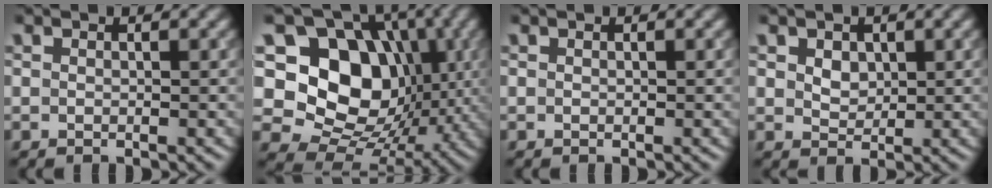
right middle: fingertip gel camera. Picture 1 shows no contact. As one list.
[{"total": 13.2, "force": [1.9, 10.4, 8.0], "torque": [-0.122, 0.002, 0.020]}, {"total": 0.0}, {"total": 1.9, "force": [0.8, 1.4, 1.0], "torque": [-0.020, 0.005, 0.010]}]